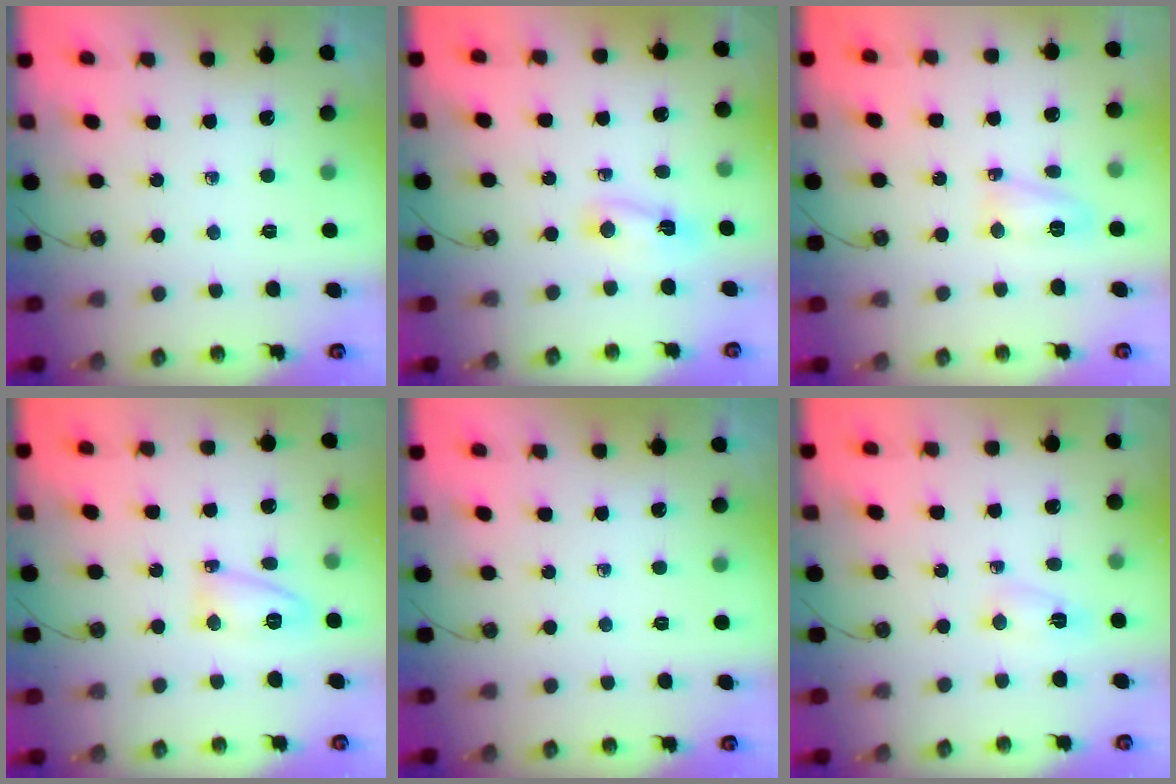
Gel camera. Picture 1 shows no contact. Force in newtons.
{"total": 2.8, "press": 2.7, "slide": 0.6}
{"total": 8.9, "press": 5.8, "slide": 6.8}
{"total": 7.0, "press": 6.9, "slide": 0.6}
{"total": 0.0}
{"total": 2.2, "press": 2.1, "slide": 0.6}